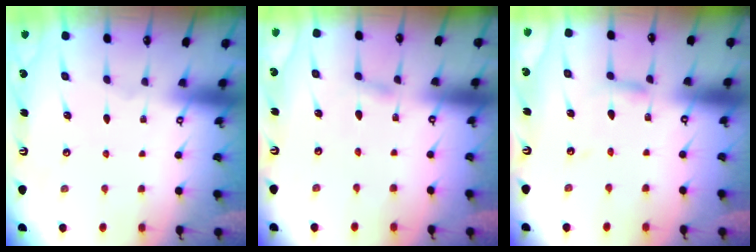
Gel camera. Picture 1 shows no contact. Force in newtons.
{"total": 2.9, "press": 2.9, "slide": 0.3}
{"total": 4.1, "press": 4.1, "slide": 0.3}